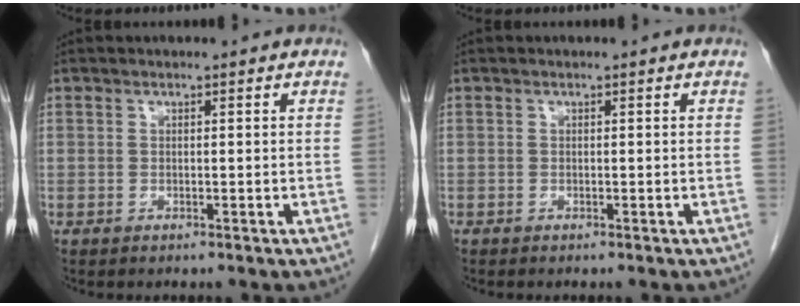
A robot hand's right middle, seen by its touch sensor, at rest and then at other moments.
{"total": 0.0}